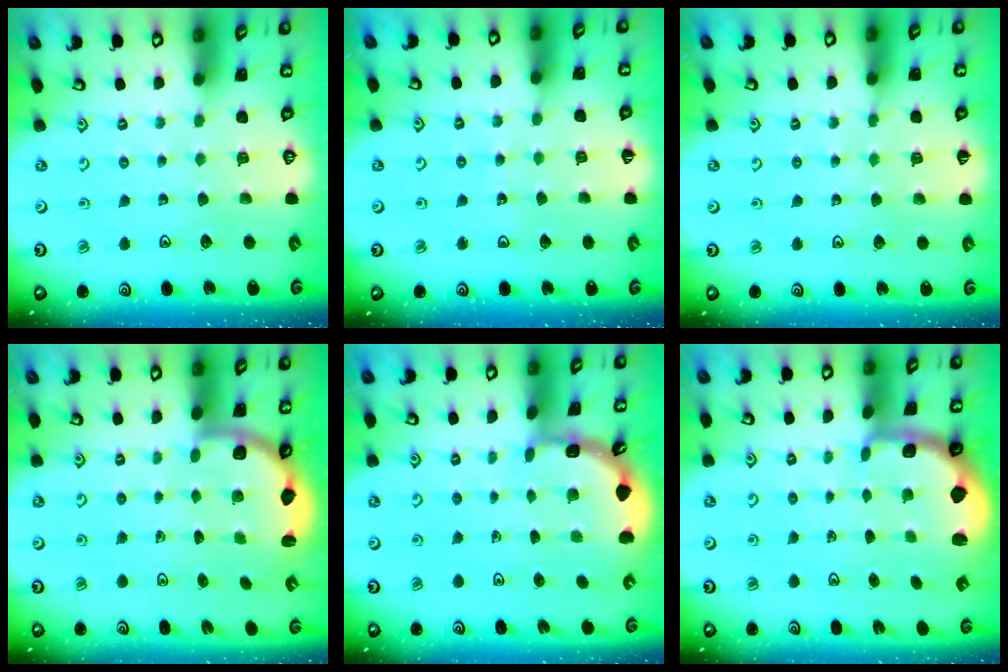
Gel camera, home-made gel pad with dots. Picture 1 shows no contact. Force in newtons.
{"total": 4.3, "press": 4.3, "slide": 0.1}
{"total": 2.9, "press": 2.9, "slide": 0.5}
{"total": 3.3, "press": 2.6, "slide": 1.9}
{"total": 2.2, "press": 2.2, "slide": 0.1}
{"total": 1.6, "press": 1.2, "slide": 1.1}